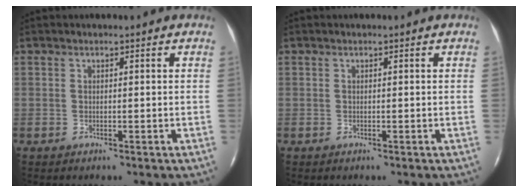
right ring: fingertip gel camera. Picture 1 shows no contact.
{"total": 0.0}